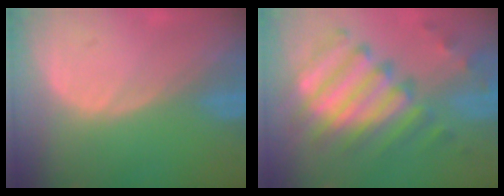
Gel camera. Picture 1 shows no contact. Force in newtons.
{"total": 11.3, "press": 10.6, "slide": 3.9}